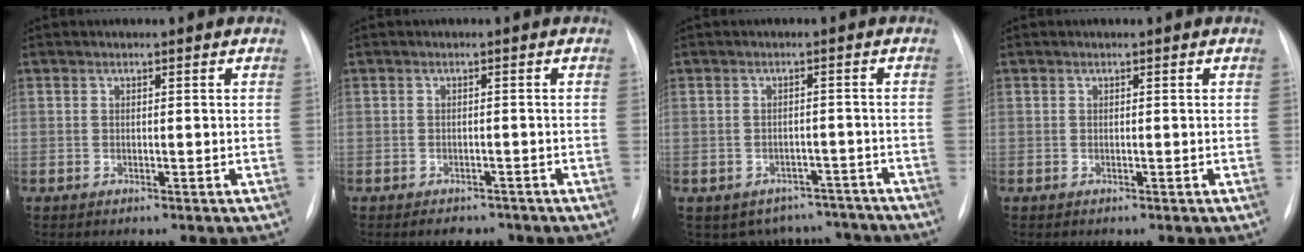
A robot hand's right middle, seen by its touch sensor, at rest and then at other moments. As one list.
[{"total": 2.7, "force": [-2.2, 1.4, 0.7], "torque": [-0.007, 0.001, -0.023]}, {"total": 8.2, "force": [-6.8, 4.5, 0.3], "torque": [0.012, 0.026, -0.076]}, {"total": 0.0}]